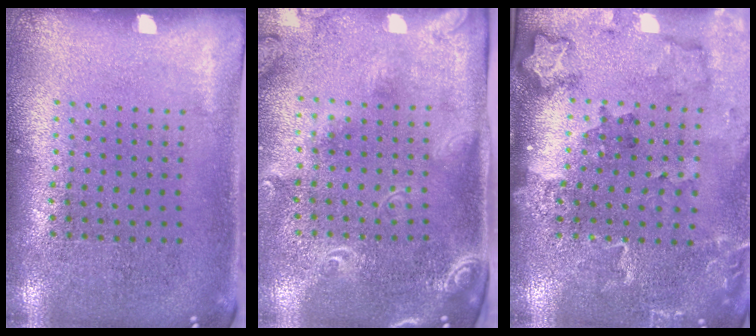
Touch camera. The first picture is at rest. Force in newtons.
{"total": 2.4, "press": 1.8, "slide": 1.6}
{"total": 1.8, "press": 1.8, "slide": 0.2}